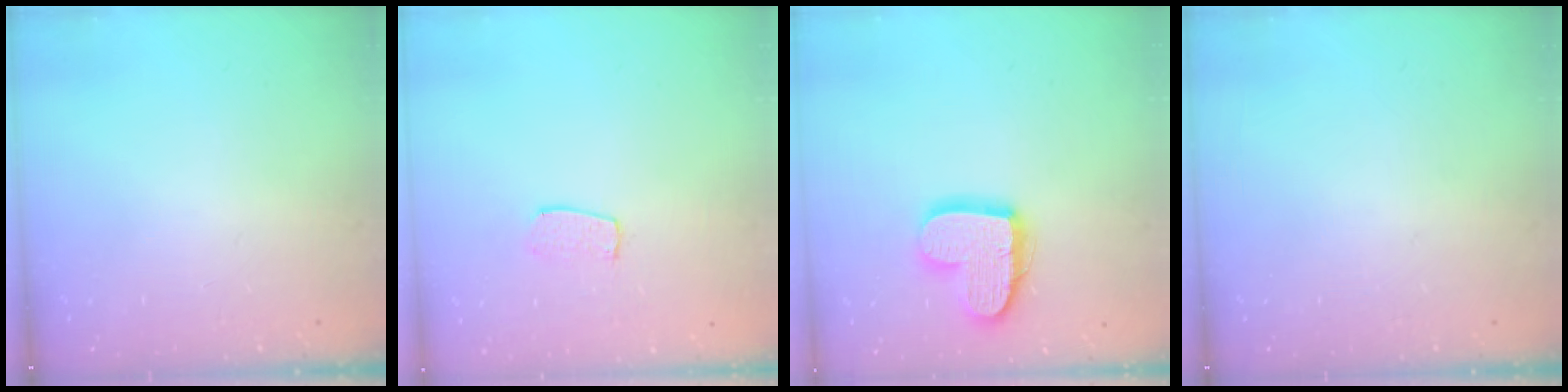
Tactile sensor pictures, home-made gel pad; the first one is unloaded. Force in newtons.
{"total": 5.9, "press": 5.9, "slide": 0.3}
{"total": 14.9, "press": 14.8, "slide": 1.1}
{"total": 0.0}